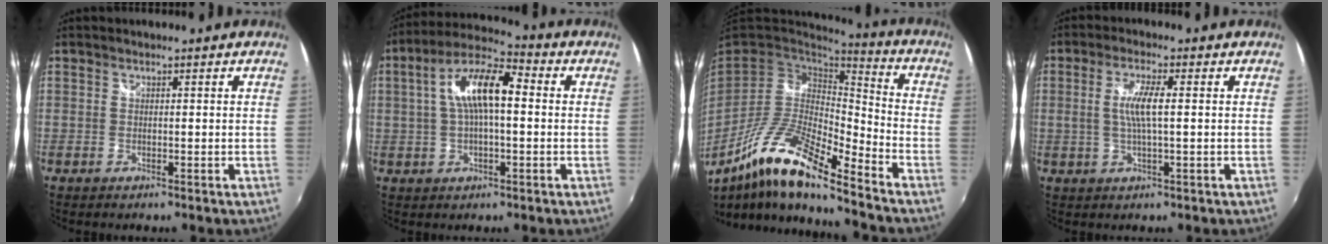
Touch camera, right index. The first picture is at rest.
{"total": 11.7, "force": [1.1, 4.2, 10.8], "torque": [-0.204, 0.025, 0.015]}
{"total": 17.3, "force": [-11.3, 3.2, 12.6], "torque": [-0.238, -0.022, -0.228]}
{"total": 5.5, "force": [0.4, 0.7, 5.5], "torque": [-0.104, 0.000, 0.009]}